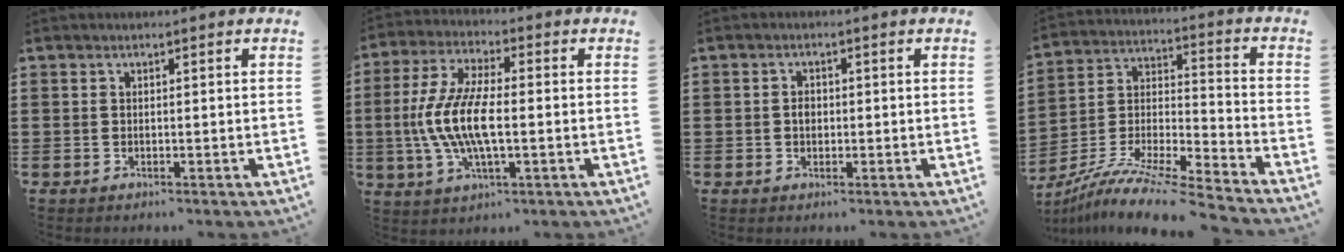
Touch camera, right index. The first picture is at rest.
{"total": 9.6, "force": [-1.4, 3.3, 8.9], "torque": [-0.208, -0.014, -0.033]}
{"total": 1.4, "force": [0.0, 0.9, 1.1], "torque": [-0.021, 0.006, -0.001]}
{"total": 10.6, "force": [-9.6, 0.1, 4.6], "torque": [-0.089, 0.002, -0.194]}